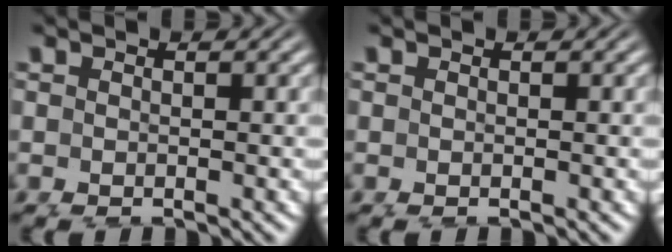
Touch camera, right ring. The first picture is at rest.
{"total": 0.0}